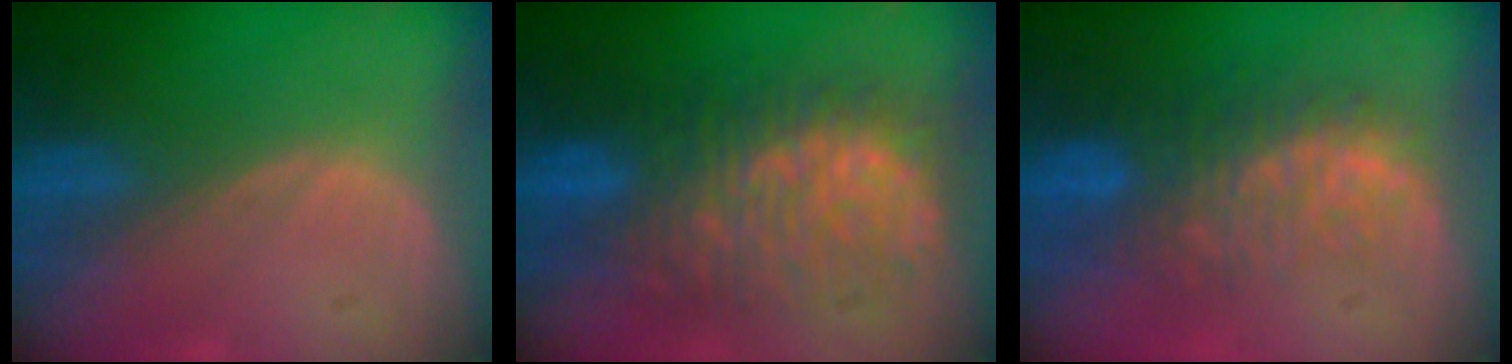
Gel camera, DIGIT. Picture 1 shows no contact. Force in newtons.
{"total": 12.0, "press": 11.9, "slide": 1.3}
{"total": 10.0, "press": 8.5, "slide": 5.4}